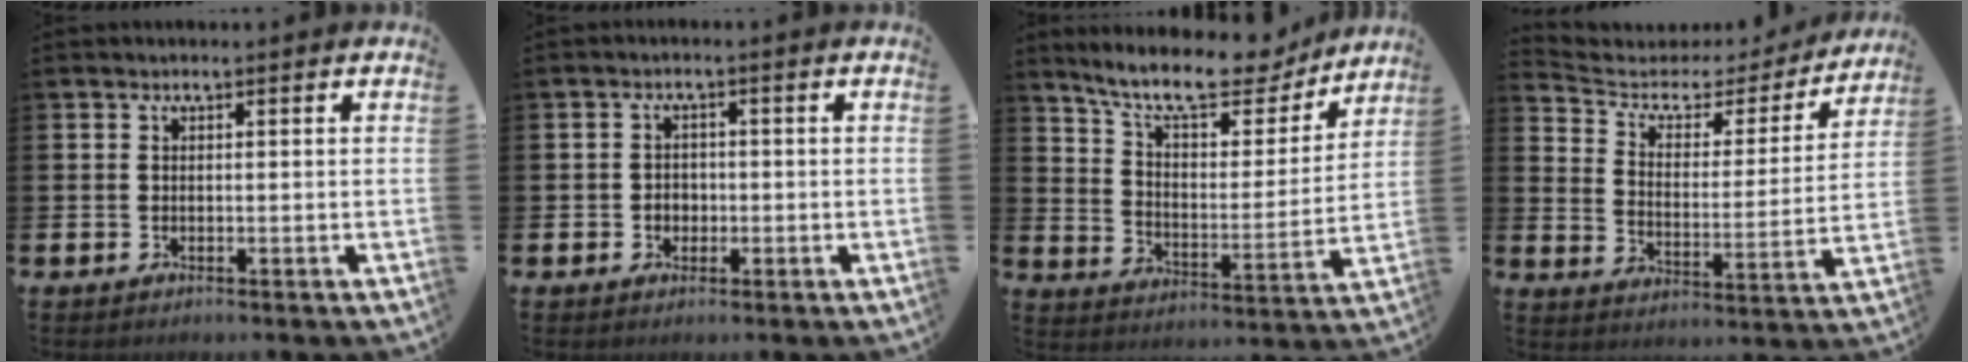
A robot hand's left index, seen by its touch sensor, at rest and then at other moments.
{"total": 1.9, "force": [-0.4, 1.7, 0.7], "torque": [-0.003, 0.001, -0.015]}
{"total": 11.5, "force": [10.1, 2.9, 4.5], "torque": [-0.110, -0.069, 0.175]}
{"total": 5.4, "force": [4.1, 2.9, 1.9], "torque": [-0.056, -0.035, 0.058]}